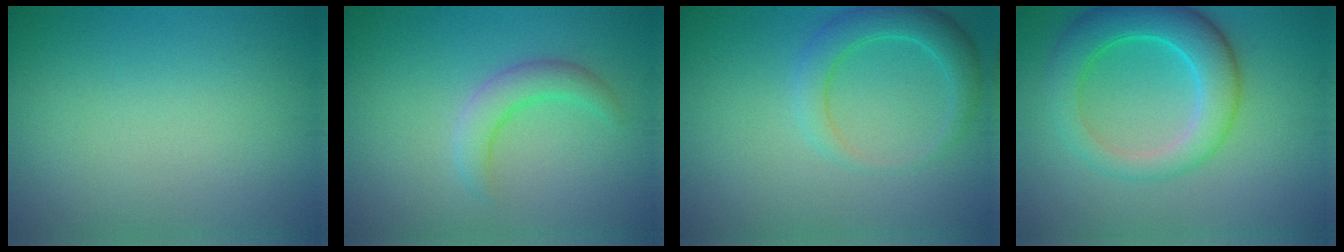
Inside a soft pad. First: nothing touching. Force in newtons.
{"total": 2.7, "press": 2.7, "slide": 0.2}
{"total": 3.4, "press": 3.4, "slide": 0.2}
{"total": 6.5, "press": 6.5, "slide": 0.1}